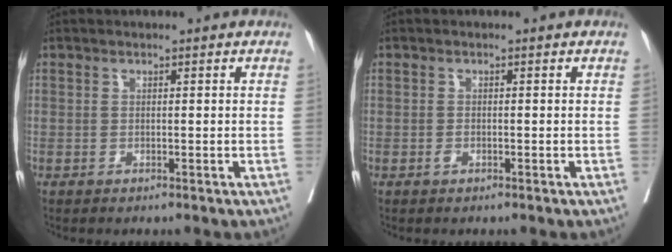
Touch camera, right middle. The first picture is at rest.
{"total": 0.8, "force": [-0.4, 0.4, 0.6], "torque": [-0.011, 0.001, -0.006]}